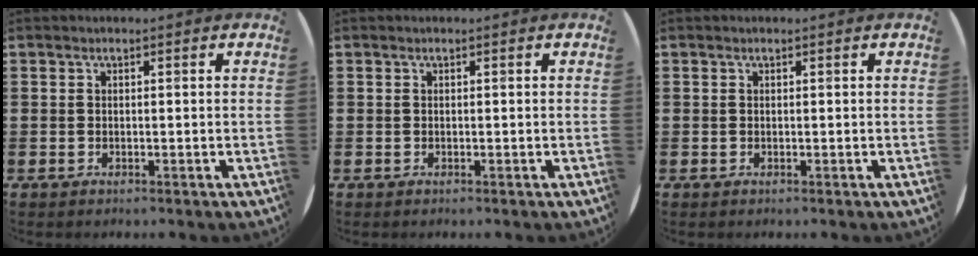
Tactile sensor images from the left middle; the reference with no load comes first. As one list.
[{"total": 0.0}, {"total": 0.0}]